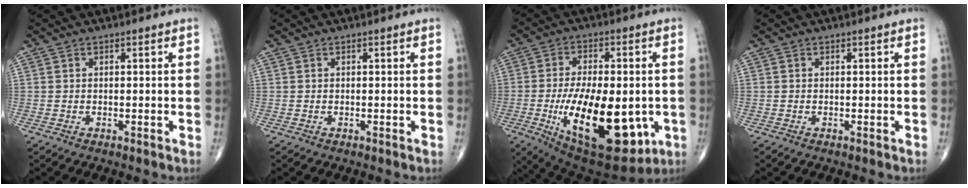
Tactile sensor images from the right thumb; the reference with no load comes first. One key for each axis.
{"total": 0.0}
{"total": 23.6, "fx": -5.3, "fy": 11.1, "fz": 20.2, "tx": -0.321, "ty": -0.019, "tz": -0.057}
{"total": 0.0}